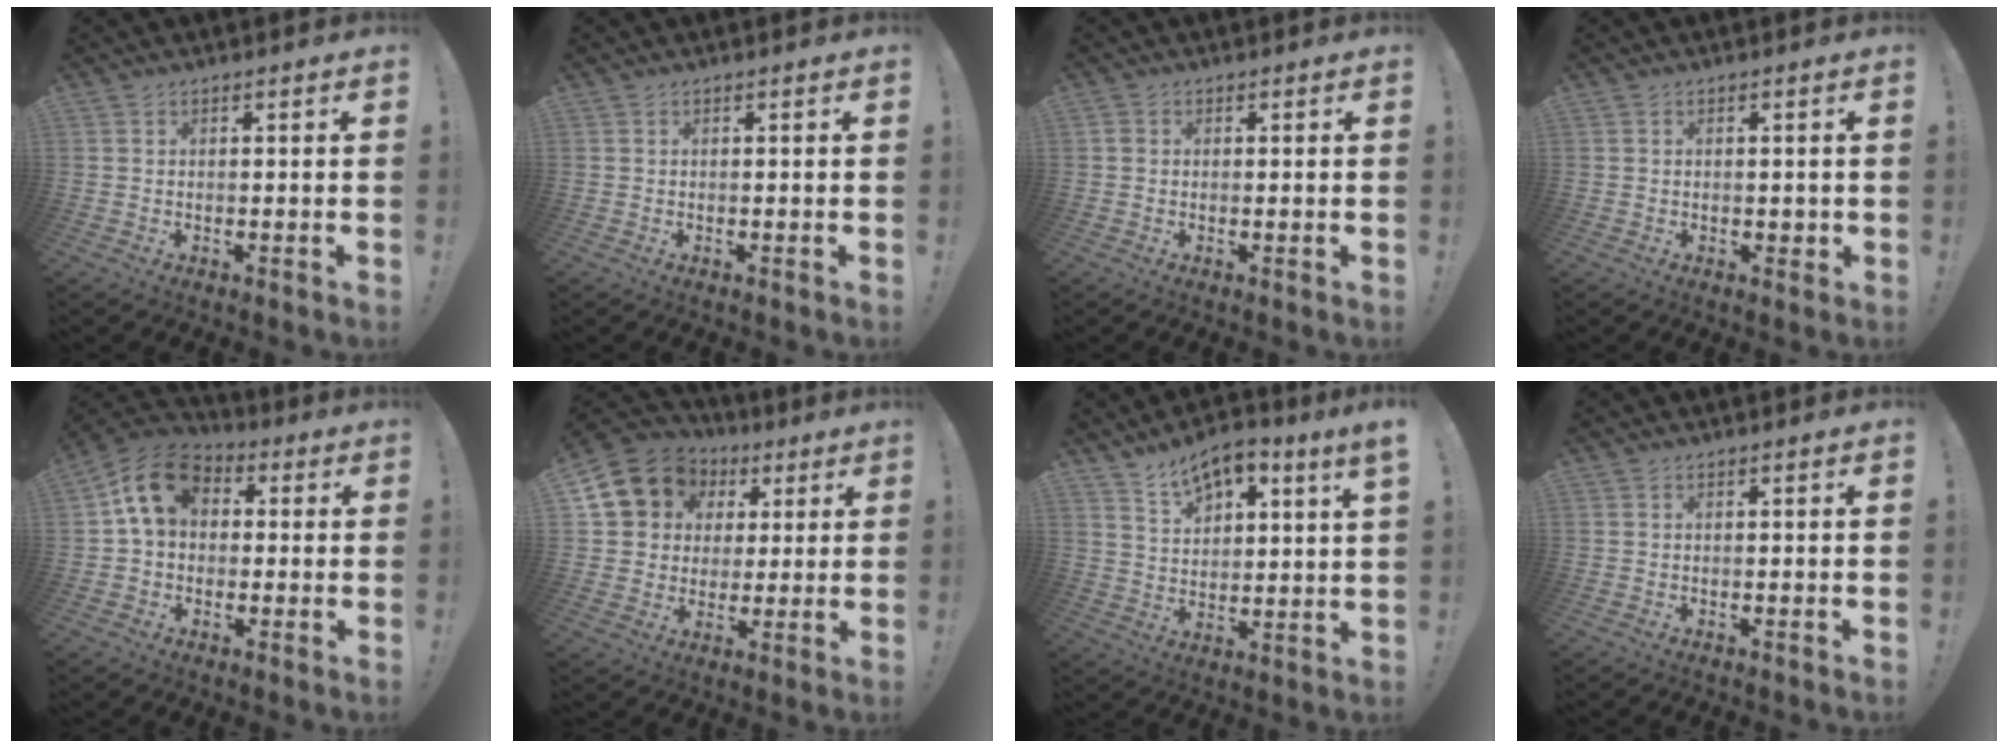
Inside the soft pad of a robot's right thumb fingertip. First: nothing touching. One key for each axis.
{"total": 0.0}
{"total": 1.0, "fx": 0.1, "fy": 0.8, "fz": 0.7, "tx": -0.019, "ty": 0.008, "tz": 0.004}
{"total": 1.5, "fx": 0.0, "fy": 1.2, "fz": 0.9, "tx": -0.014, "ty": 0.004, "tz": 0.001}
{"total": 13.3, "fx": 3.8, "fy": 10.2, "fz": 7.7, "tx": -0.118, "ty": 0.012, "tz": 0.079}
{"total": 12.7, "fx": 5.2, "fy": 10.7, "fz": 4.2, "tx": -0.066, "ty": -0.024, "tz": 0.114}
{"total": 8.3, "fx": 6.6, "fy": 2.8, "fz": 4.3, "tx": -0.074, "ty": -0.033, "tz": 0.118}
{"total": 0.0}